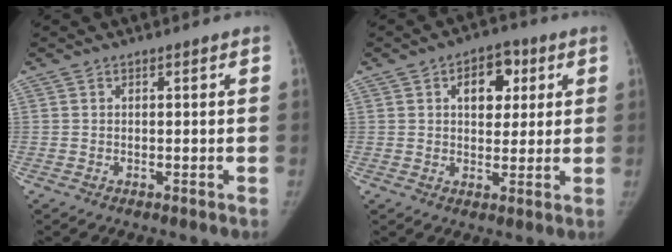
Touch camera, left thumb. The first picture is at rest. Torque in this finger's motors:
{"motor_torque": [0.80, 0.55, 0.73, -0.64, 0.26]}